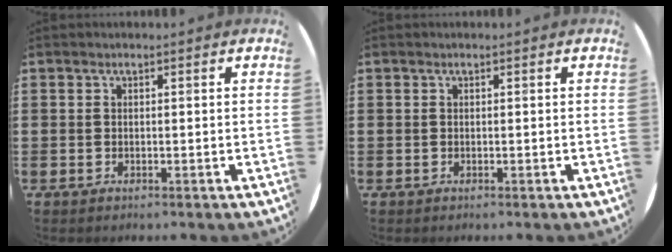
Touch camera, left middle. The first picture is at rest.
{"total": 0.0}